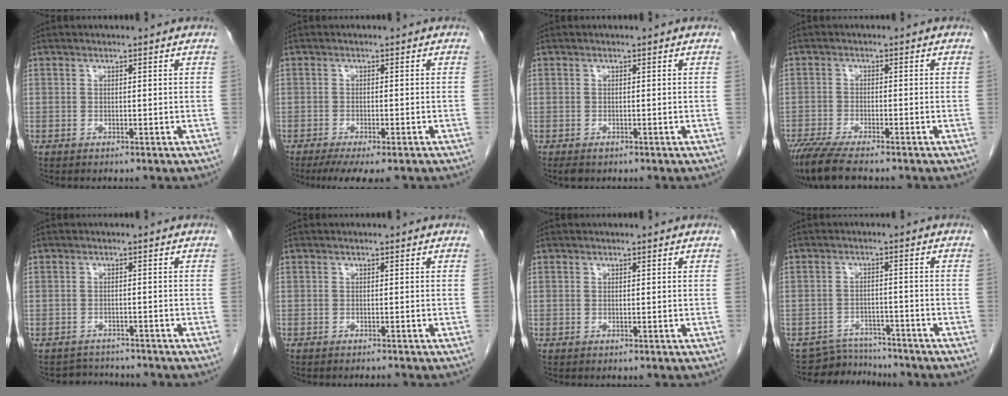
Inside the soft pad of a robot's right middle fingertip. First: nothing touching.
{"total": 7.5, "force": [-5.8, 1.6, 4.6], "torque": [-0.062, -0.015, -0.086]}
{"total": 1.2, "force": [-0.7, 0.7, 0.6], "torque": [-0.014, -0.002, -0.003]}
{"total": 8.9, "force": [-7.3, 1.3, 5.0], "torque": [-0.086, -0.022, -0.123]}
{"total": 3.3, "force": [-3.2, 0.6, -0.6], "torque": [0.005, -0.002, -0.049]}
{"total": 1.8, "force": [-1.7, -0.1, 0.5], "torque": [-0.006, -0.003, -0.020]}
{"total": 0.0}
{"total": 5.7, "force": [-5.5, 1.3, -1.0], "torque": [0.015, 0.010, -0.087]}